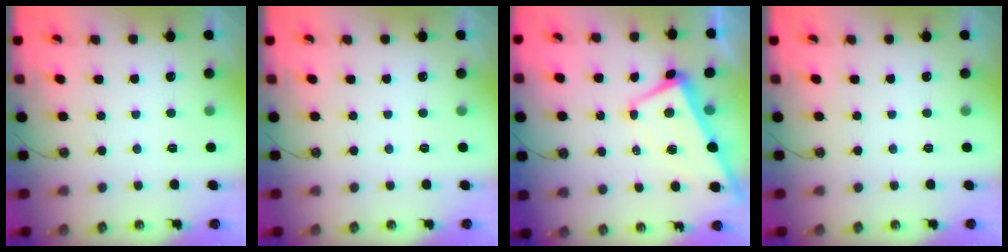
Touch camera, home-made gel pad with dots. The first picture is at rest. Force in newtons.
{"total": 0.0}
{"total": 1.5, "press": 1.3, "slide": 0.8}
{"total": 0.0}